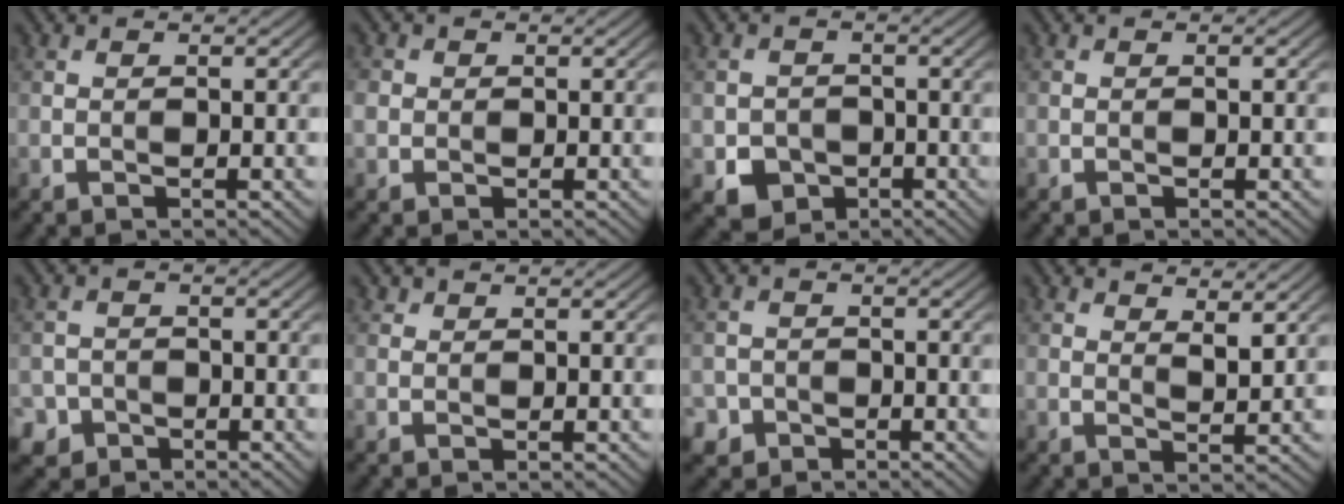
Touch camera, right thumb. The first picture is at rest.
{"total": 2.0, "force": [0.1, 1.9, 0.7], "torque": [-0.021, 0.000, -0.003]}
{"total": 4.3, "force": [-1.7, 3.7, 1.5], "torque": [-0.033, -0.011, -0.034]}
{"total": 0.0}
{"total": 3.2, "force": [-1.9, 2.5, 0.6], "torque": [-0.011, -0.001, -0.041]}
{"total": 0.8, "force": [0.7, 0.4, 0.1], "torque": [-0.001, 0.001, 0.014]}
{"total": 2.9, "force": [-1.8, 2.2, 0.5], "torque": [-0.009, 0.000, -0.038]}
{"total": 3.0, "force": [2.3, 0.8, 1.9], "torque": [-0.030, -0.007, 0.041]}